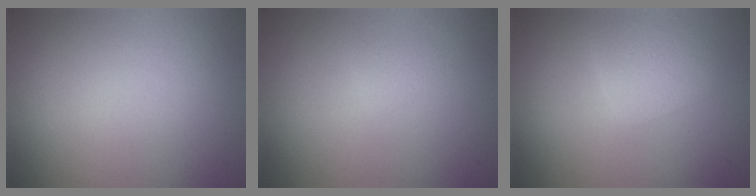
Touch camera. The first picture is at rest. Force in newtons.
{"total": 0.7, "press": 0.7, "slide": 0.0}
{"total": 2.2, "press": 2.2, "slide": 0.1}